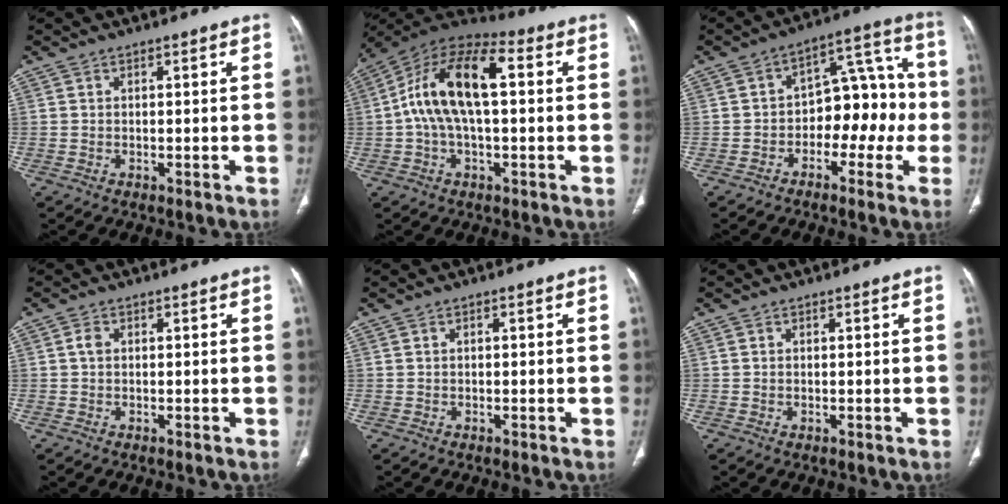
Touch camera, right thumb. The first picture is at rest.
{"total": 16.1, "force": [1.8, 7.6, 14.1], "torque": [-0.261, 0.046, 0.025]}
{"total": 12.5, "force": [-2.6, 8.0, 9.3], "torque": [-0.081, 0.057, -0.047]}
{"total": 1.2, "force": [0.1, 0.9, 0.8], "torque": [-0.012, 0.002, -0.001]}
{"total": 0.0}
{"total": 0.0}